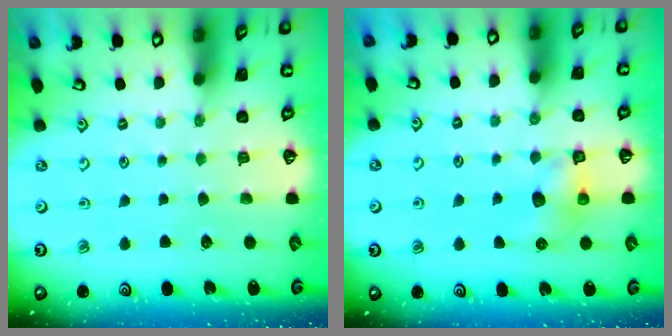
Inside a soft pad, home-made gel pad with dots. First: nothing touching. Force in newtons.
{"total": 7.6, "press": 7.6, "slide": 0.1}